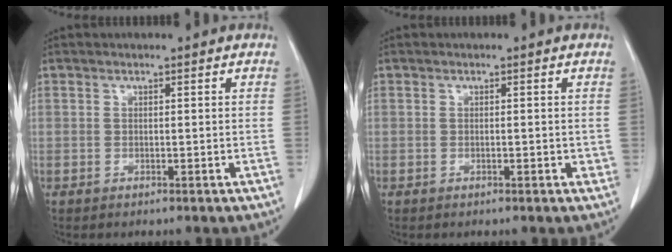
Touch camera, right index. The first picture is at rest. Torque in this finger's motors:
{"motor_torque": [-0.02, 0.04, -0.03, -0.01]}